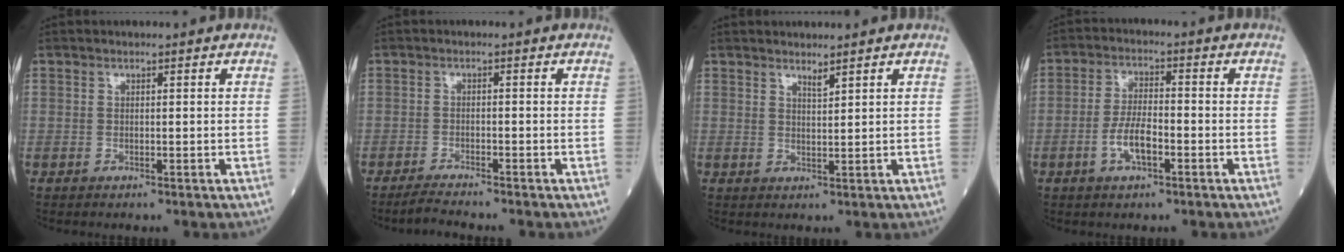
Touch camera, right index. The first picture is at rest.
{"total": 3.2, "force": [-3.0, -0.4, 0.9], "torque": [-0.023, -0.013, -0.056]}
{"total": 1.4, "force": [1.3, -0.2, 0.4], "torque": [-0.008, -0.011, 0.025]}
{"total": 5.7, "force": [-2.2, 1.9, 5.0], "torque": [-0.099, 0.005, -0.042]}